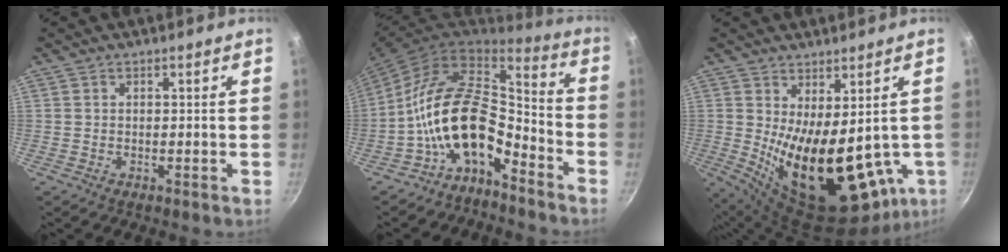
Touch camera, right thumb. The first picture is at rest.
{"total": 15.9, "force": [-7.4, 8.7, 11.0], "torque": [-0.170, 0.081, -0.153]}
{"total": 21.0, "force": [-0.9, 9.7, 18.6], "torque": [-0.256, -0.049, 0.020]}